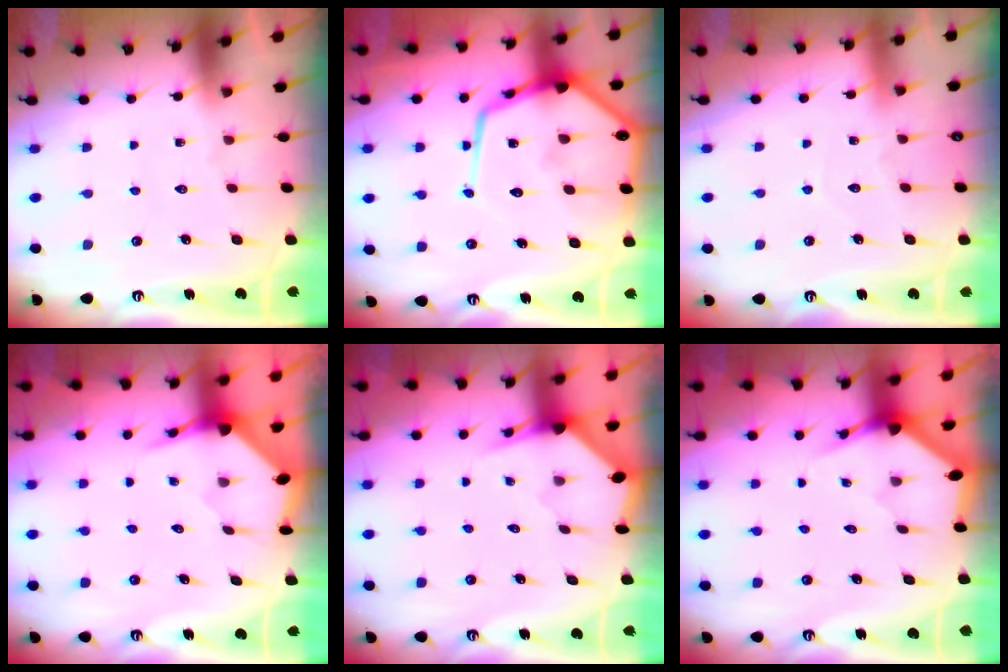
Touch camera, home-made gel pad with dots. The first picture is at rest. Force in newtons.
{"total": 19.0, "press": 18.9, "slide": 1.8}
{"total": 3.8, "press": 3.7, "slide": 0.3}
{"total": 3.5, "press": 3.5, "slide": 0.4}
{"total": 3.0, "press": 3.0, "slide": 0.1}
{"total": 3.3, "press": 3.3, "slide": 0.2}